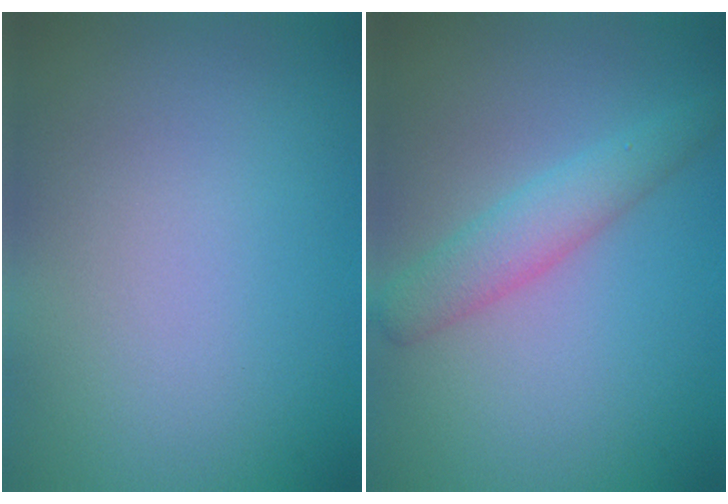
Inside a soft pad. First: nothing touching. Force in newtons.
{"total": 2.9, "press": 2.9, "slide": 0.1}